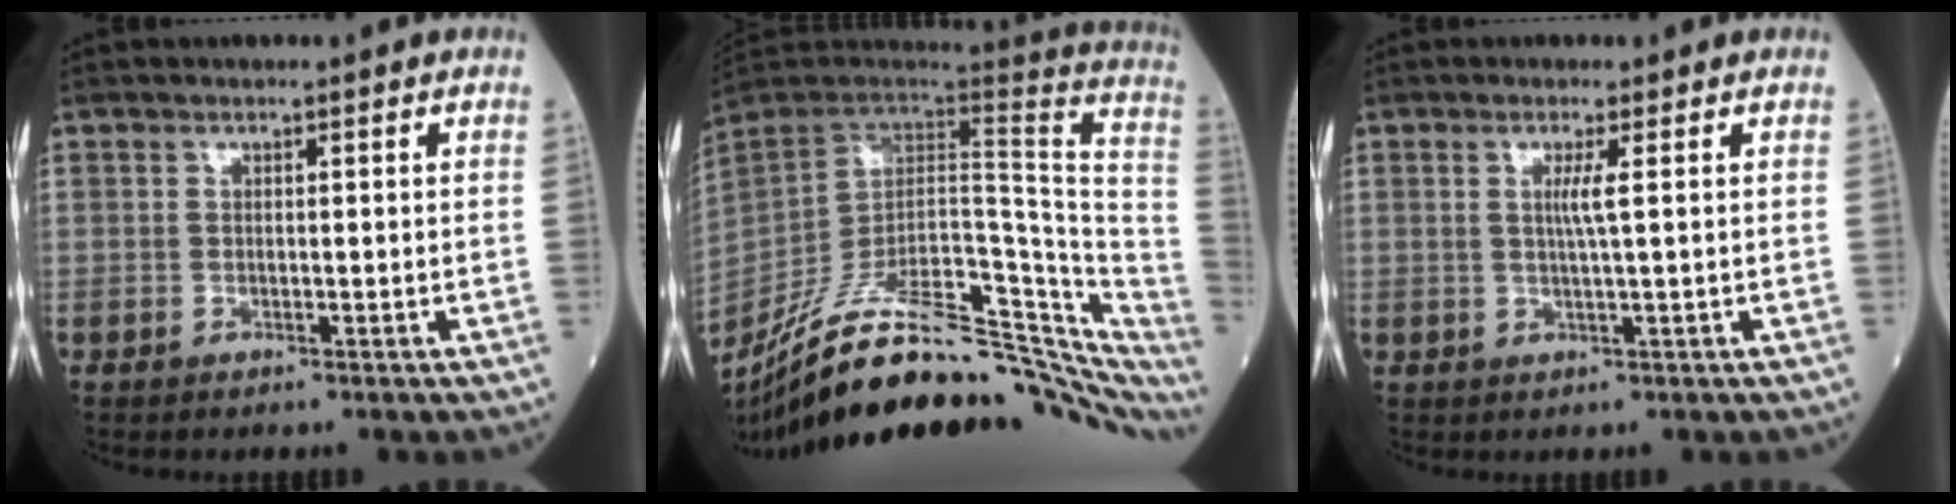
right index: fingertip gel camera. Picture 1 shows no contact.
{"total": 34.3, "force": [-26.2, 9.9, 19.9], "torque": [-0.245, -0.021, -0.369]}
{"total": 2.5, "force": [0.6, -0.5, 2.4], "torque": [-0.050, -0.003, 0.010]}